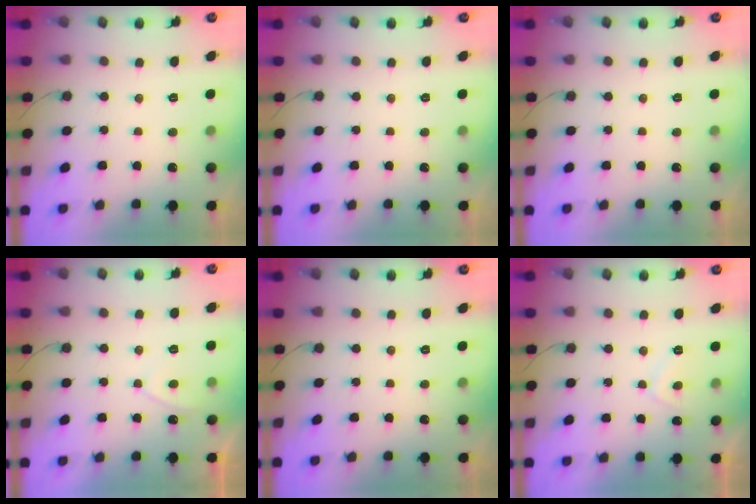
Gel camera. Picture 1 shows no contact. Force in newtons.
{"total": 0.0}
{"total": 0.0}
{"total": 2.3, "press": 2.2, "slide": 0.4}
{"total": 0.0}
{"total": 3.9, "press": 3.8, "slide": 0.7}